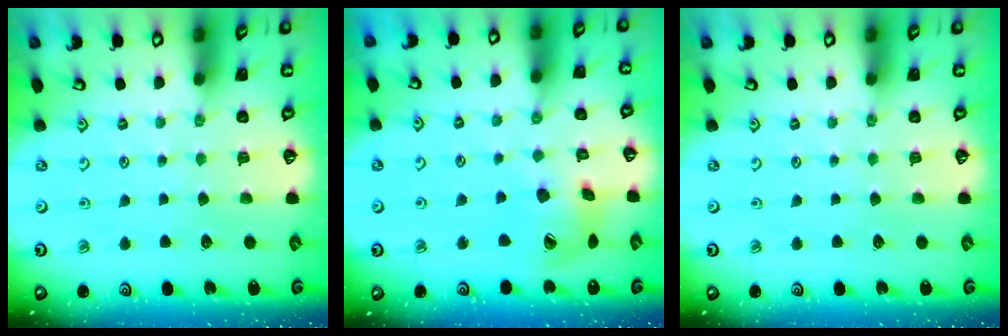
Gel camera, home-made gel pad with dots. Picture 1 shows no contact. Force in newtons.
{"total": 13.1, "press": 13.0, "slide": 1.8}
{"total": 0.0}